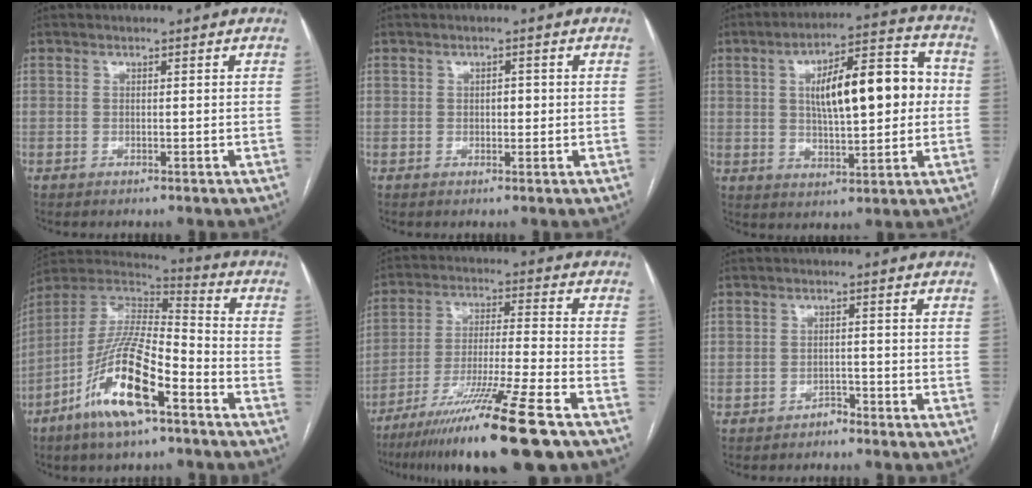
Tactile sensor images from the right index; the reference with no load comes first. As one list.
[{"total": 1.4, "force": [0.0, 0.9, 1.1], "torque": [-0.012, 0.003, 0.001]}, {"total": 14.9, "force": [1.8, 4.8, 14.0], "torque": [-0.213, 0.038, 0.030]}, {"total": 16.6, "force": [-8.4, 3.7, 13.8], "torque": [-0.276, -0.007, -0.151]}, {"total": 17.4, "force": [-11.9, -0.9, 12.6], "torque": [-0.218, -0.040, -0.204]}, {"total": 1.4, "force": [-1.2, 0.6, 0.0], "torque": [0.005, 0.004, -0.022]}]